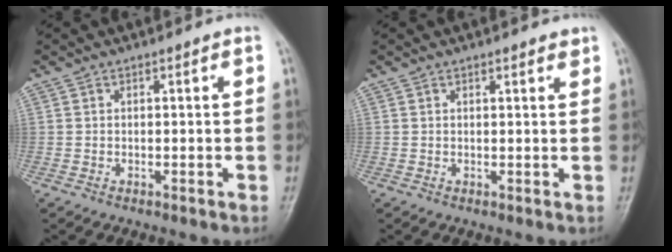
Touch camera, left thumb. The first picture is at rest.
{"total": 1.6, "force": [1.2, 0.5, 1.0], "torque": [-0.011, -0.006, 0.015]}